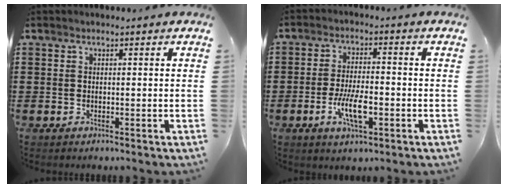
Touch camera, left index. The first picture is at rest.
{"total": 7.1, "force": [-2.5, 2.3, 6.3], "torque": [-0.127, -0.006, -0.046]}